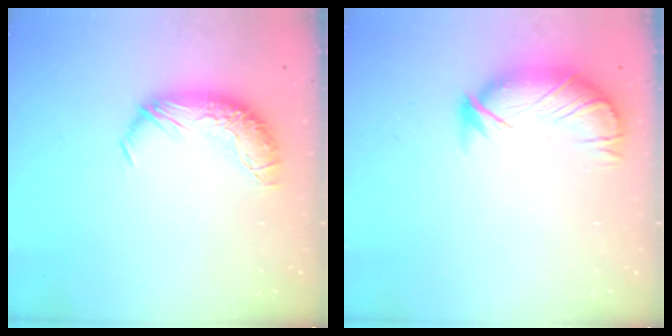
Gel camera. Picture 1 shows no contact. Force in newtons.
{"total": 3.8, "press": 3.2, "slide": 2.0}